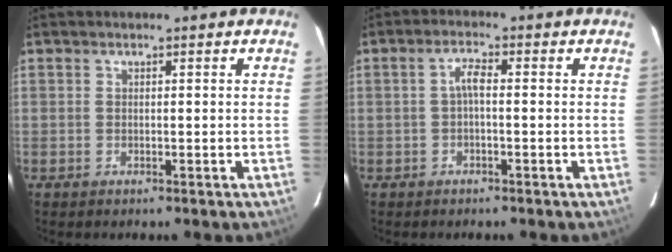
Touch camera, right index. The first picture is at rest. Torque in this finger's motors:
{"motor_torque": [0.37, -0.11, 0.22, 0.05]}